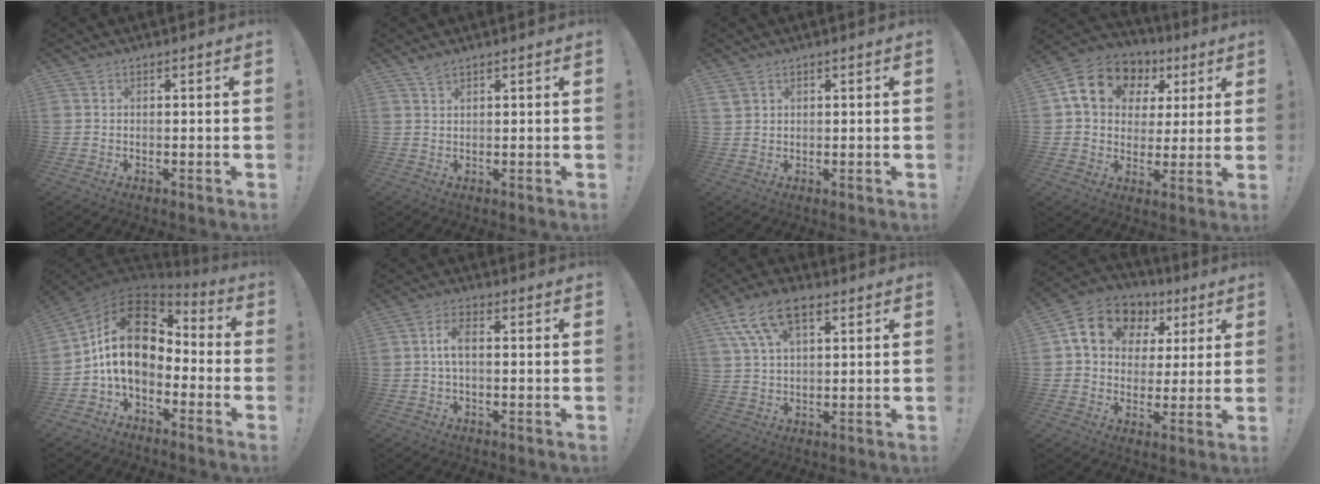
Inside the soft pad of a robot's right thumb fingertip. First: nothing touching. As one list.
[{"total": 1.9, "force": [1.6, 0.4, 1.0], "torque": [-0.013, -0.008, 0.029]}, {"total": 2.4, "force": [1.5, 1.5, 1.1], "torque": [-0.017, -0.005, 0.030]}, {"total": 15.7, "force": [6.7, 11.8, 7.8], "torque": [-0.125, -0.017, 0.133]}, {"total": 18.0, "force": [2.7, 11.5, 13.6], "torque": [-0.246, -0.001, 0.047]}, {"total": 4.9, "force": [0.3, 2.2, 4.3], "torque": [-0.087, 0.008, 0.005]}, {"total": 12.0, "force": [6.1, 6.0, 8.5], "torque": [-0.153, -0.016, 0.115]}, {"total": 14.5, "force": [6.0, 11.1, 7.1], "torque": [-0.110, -0.019, 0.116]}]